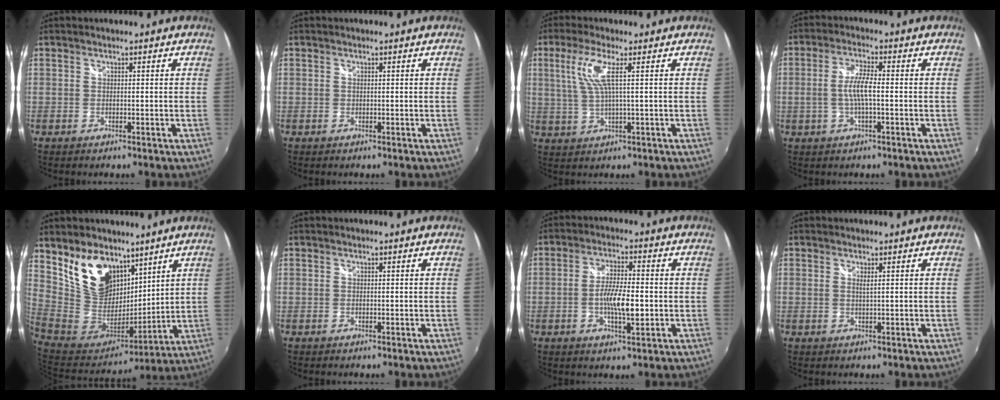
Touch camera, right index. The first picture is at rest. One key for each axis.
{"total": 0.0}
{"total": 6.3, "fx": 1.9, "fy": 0.2, "fz": 6.0, "tx": -0.122, "ty": 0.000, "tz": 0.045}
{"total": 5.4, "fx": -0.7, "fy": 0.9, "fz": 5.3, "tx": -0.104, "ty": 0.002, "tz": -0.012}
{"total": 17.8, "fx": 11.4, "fy": 10.8, "fz": 8.4, "tx": -0.181, "ty": 0.015, "tz": 0.237}
{"total": 0.0}
{"total": 7.2, "fx": -1.4, "fy": 1.7, "fz": 6.8, "tx": -0.126, "ty": -0.002, "tz": -0.024}
{"total": 0.9, "fx": 0.4, "fy": -0.2, "fz": 0.8, "tx": -0.015, "ty": -0.001, "tz": 0.006}